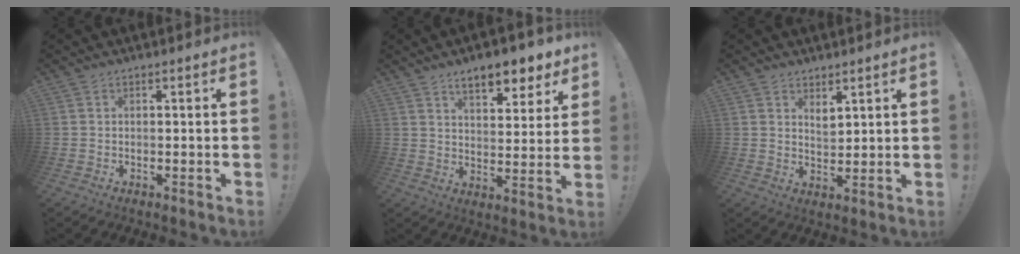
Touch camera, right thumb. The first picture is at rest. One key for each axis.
{"total": 10.5, "fx": 7.4, "fy": 3.7, "fz": 6.4, "tx": -0.085, "ty": -0.046, "tz": 0.126}
{"total": 4.5, "fx": 3.1, "fy": 2.8, "fz": 1.9, "tx": -0.026, "ty": -0.021, "tz": 0.055}